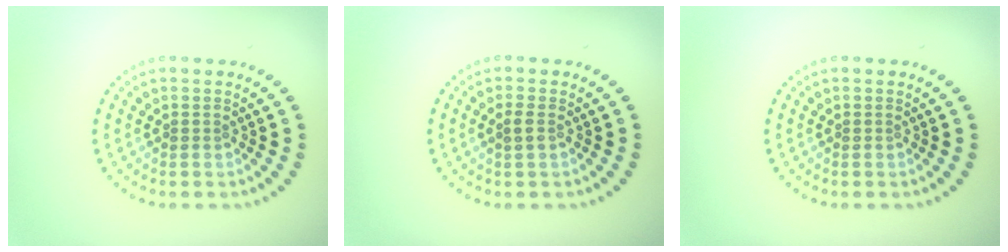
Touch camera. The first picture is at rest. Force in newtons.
{"total": 0.9, "press": 0.9, "slide": 0.2}
{"total": 0.0}